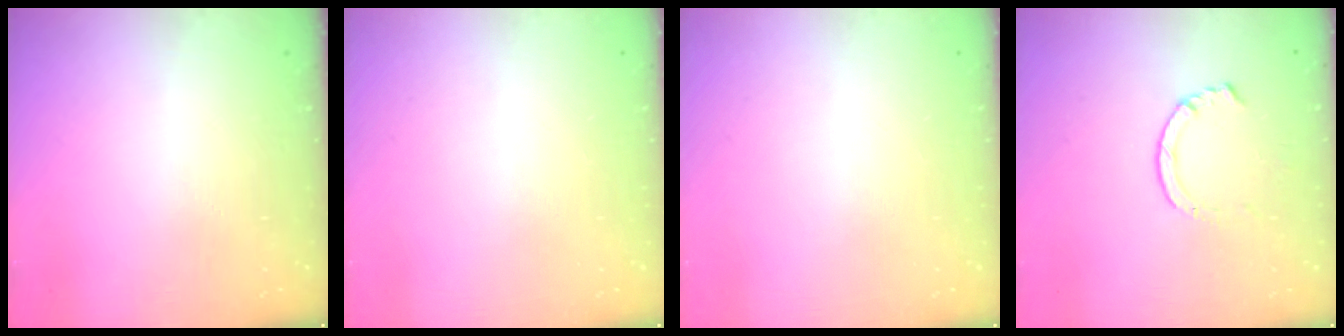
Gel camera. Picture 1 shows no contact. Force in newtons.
{"total": 0.0}
{"total": 0.0}
{"total": 3.5, "press": 3.5, "slide": 0.4}